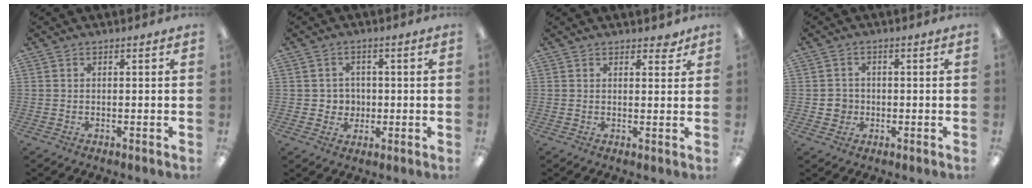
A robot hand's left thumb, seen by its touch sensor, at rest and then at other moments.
{"total": 3.9, "force": [0.2, 3.9, 0.3], "torque": [-0.003, 0.002, 0.000]}
{"total": 2.6, "force": [2.1, 1.2, 0.8], "torque": [-0.002, -0.006, 0.036]}
{"total": 3.4, "force": [-0.5, 3.4, 0.6], "torque": [-0.006, 0.003, -0.012]}